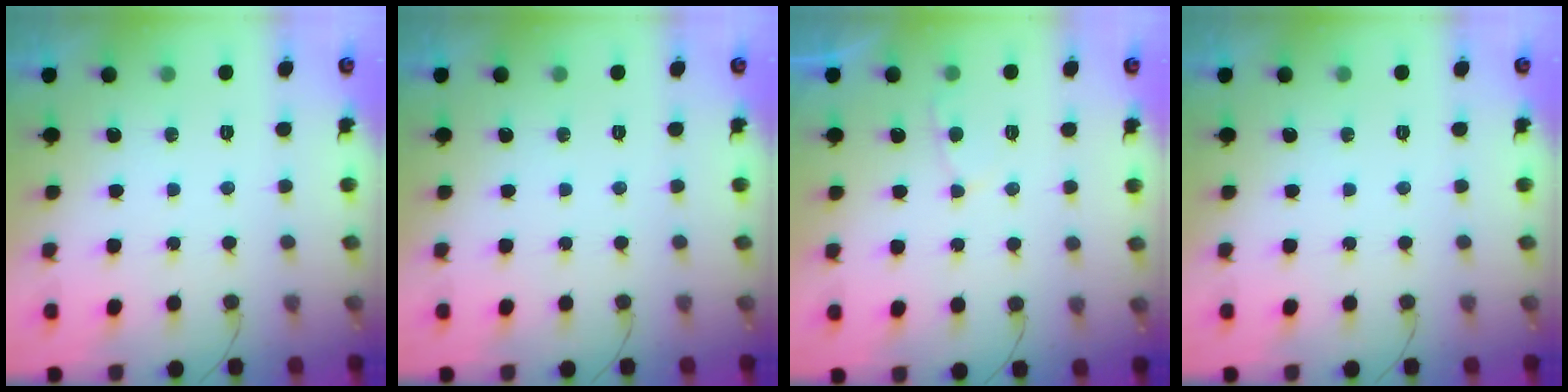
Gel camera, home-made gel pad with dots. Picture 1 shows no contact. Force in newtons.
{"total": 0.0}
{"total": 3.1, "press": 3.1, "slide": 0.4}
{"total": 0.0}